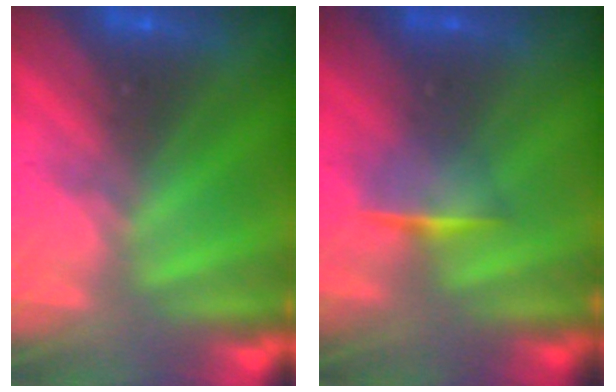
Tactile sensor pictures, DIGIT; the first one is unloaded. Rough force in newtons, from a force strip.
{"total": 1.2}